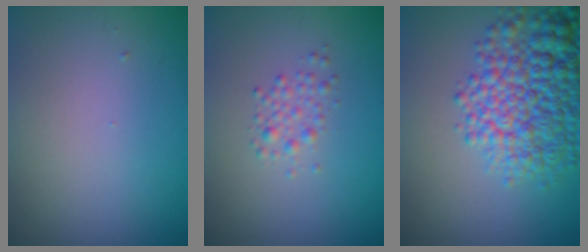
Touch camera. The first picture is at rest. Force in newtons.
{"total": 1.5, "press": 1.5, "slide": 0.0}
{"total": 9.2, "press": 9.2, "slide": 0.4}